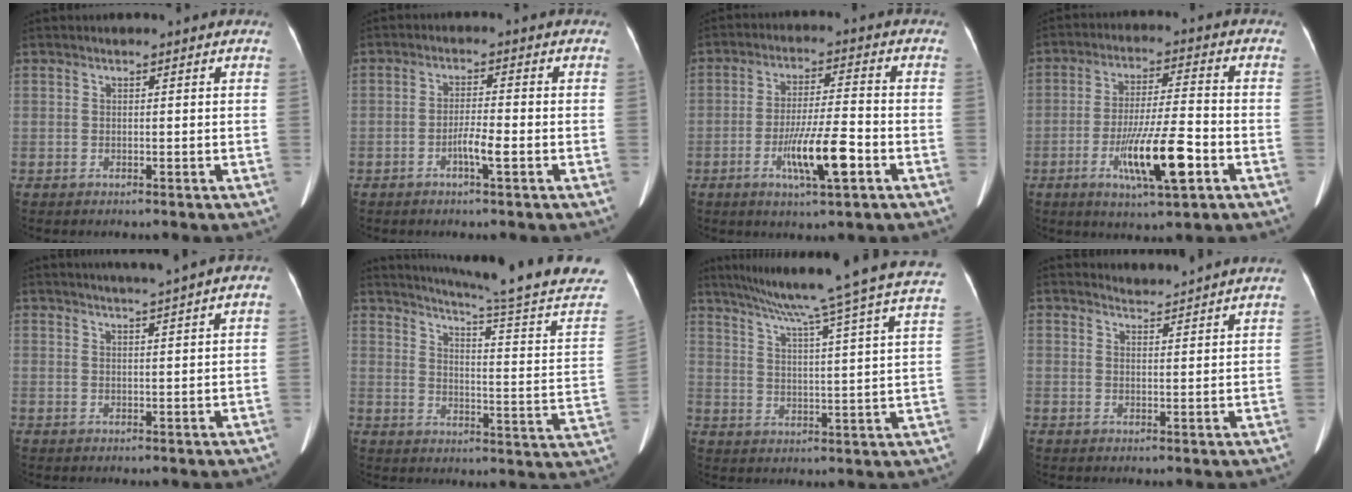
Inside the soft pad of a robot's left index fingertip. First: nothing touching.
{"total": 3.4, "force": [-1.6, 0.1, 3.0], "torque": [-0.056, -0.002, -0.030]}
{"total": 9.3, "force": [-3.8, 0.8, 8.5], "torque": [-0.156, -0.008, -0.064]}
{"total": 11.6, "force": [-4.6, 1.1, 10.6], "torque": [-0.192, -0.013, -0.077]}
{"total": 4.9, "force": [3.8, -0.8, 3.1], "torque": [-0.046, 0.013, 0.054]}
{"total": 22.6, "force": [20.0, -2.4, 10.4], "torque": [-0.164, -0.090, 0.247]}
{"total": 26.3, "force": [21.5, -1.1, 15.1], "torque": [-0.244, -0.032, 0.276]}
{"total": 3.5, "force": [3.4, -1.0, -0.3], "torque": [-0.006, -0.007, 0.046]}